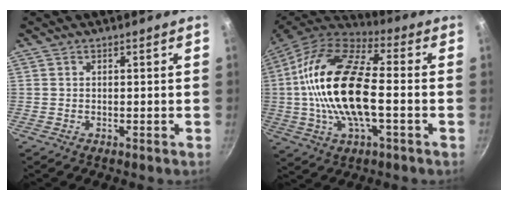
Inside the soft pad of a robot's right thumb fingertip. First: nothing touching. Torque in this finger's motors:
{"motor_torque": [0.46, 0.83, 2.77, 0.00, 1.02]}